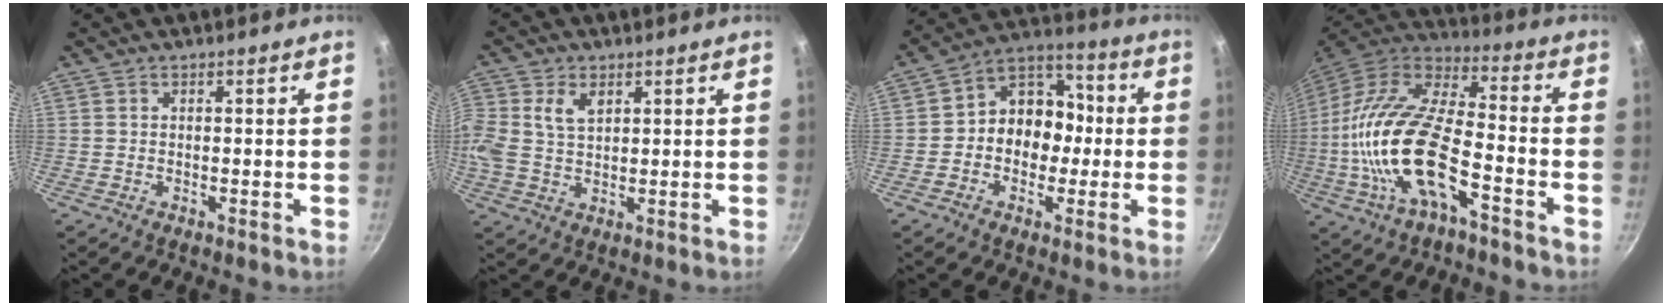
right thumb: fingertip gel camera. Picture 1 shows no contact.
{"total": 8.0, "force": [2.4, 5.4, 5.4], "torque": [-0.114, 0.006, 0.044]}
{"total": 11.8, "force": [-1.0, 9.8, 6.6], "torque": [-0.041, 0.041, -0.035]}
{"total": 21.4, "force": [-6.6, 8.8, 18.3], "torque": [-0.355, 0.036, -0.138]}